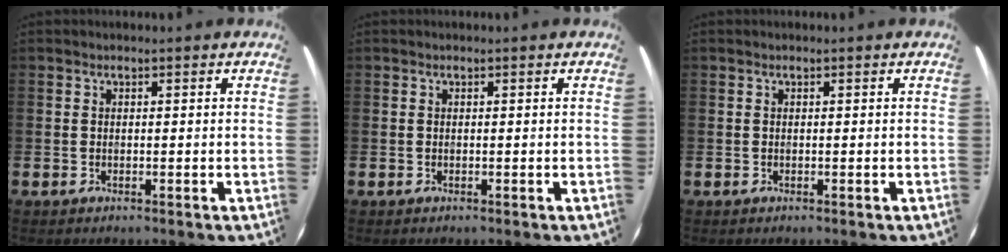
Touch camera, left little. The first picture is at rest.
{"total": 0.0}
{"total": 0.0}